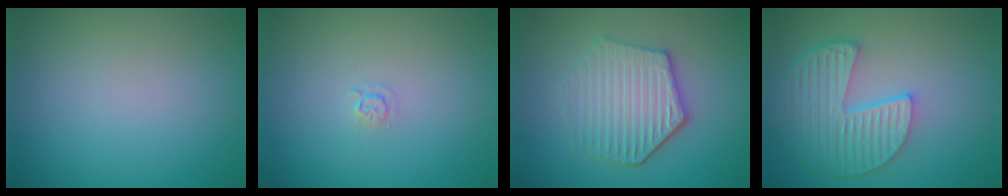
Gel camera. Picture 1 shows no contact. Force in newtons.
{"total": 0.7, "press": 0.3, "slide": 0.6}
{"total": 4.8, "press": 4.0, "slide": 2.5}
{"total": 5.9, "press": 4.6, "slide": 3.7}